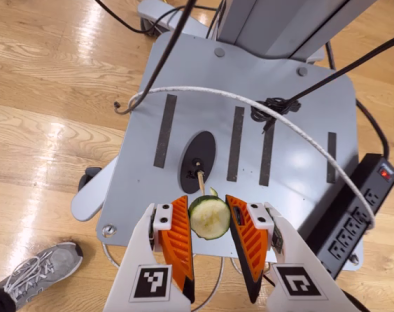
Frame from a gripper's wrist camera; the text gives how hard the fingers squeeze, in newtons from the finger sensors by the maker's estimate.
{"total": 7.8, "left": 7.8, "right": 7.7}